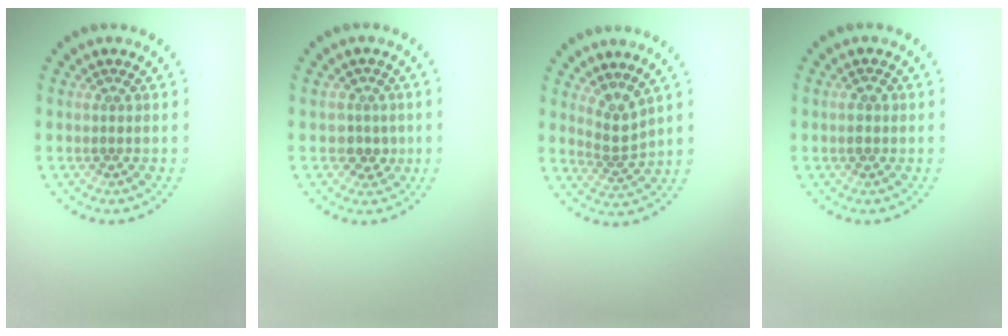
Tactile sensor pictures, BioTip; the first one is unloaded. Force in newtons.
{"total": 2.1, "press": 1.8, "slide": 1.1}
{"total": 2.6, "press": 1.8, "slide": 1.8}
{"total": 1.6, "press": 1.6, "slide": 0.1}